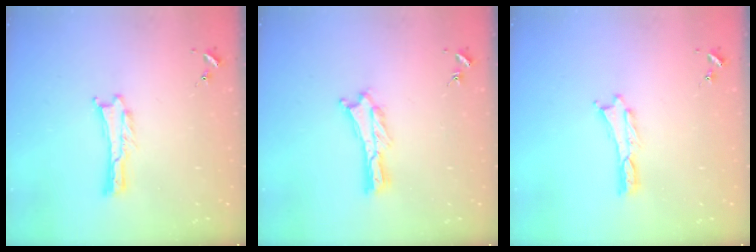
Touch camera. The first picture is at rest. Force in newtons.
{"total": 0.9, "press": 0.9, "slide": 0.2}
{"total": 0.0}